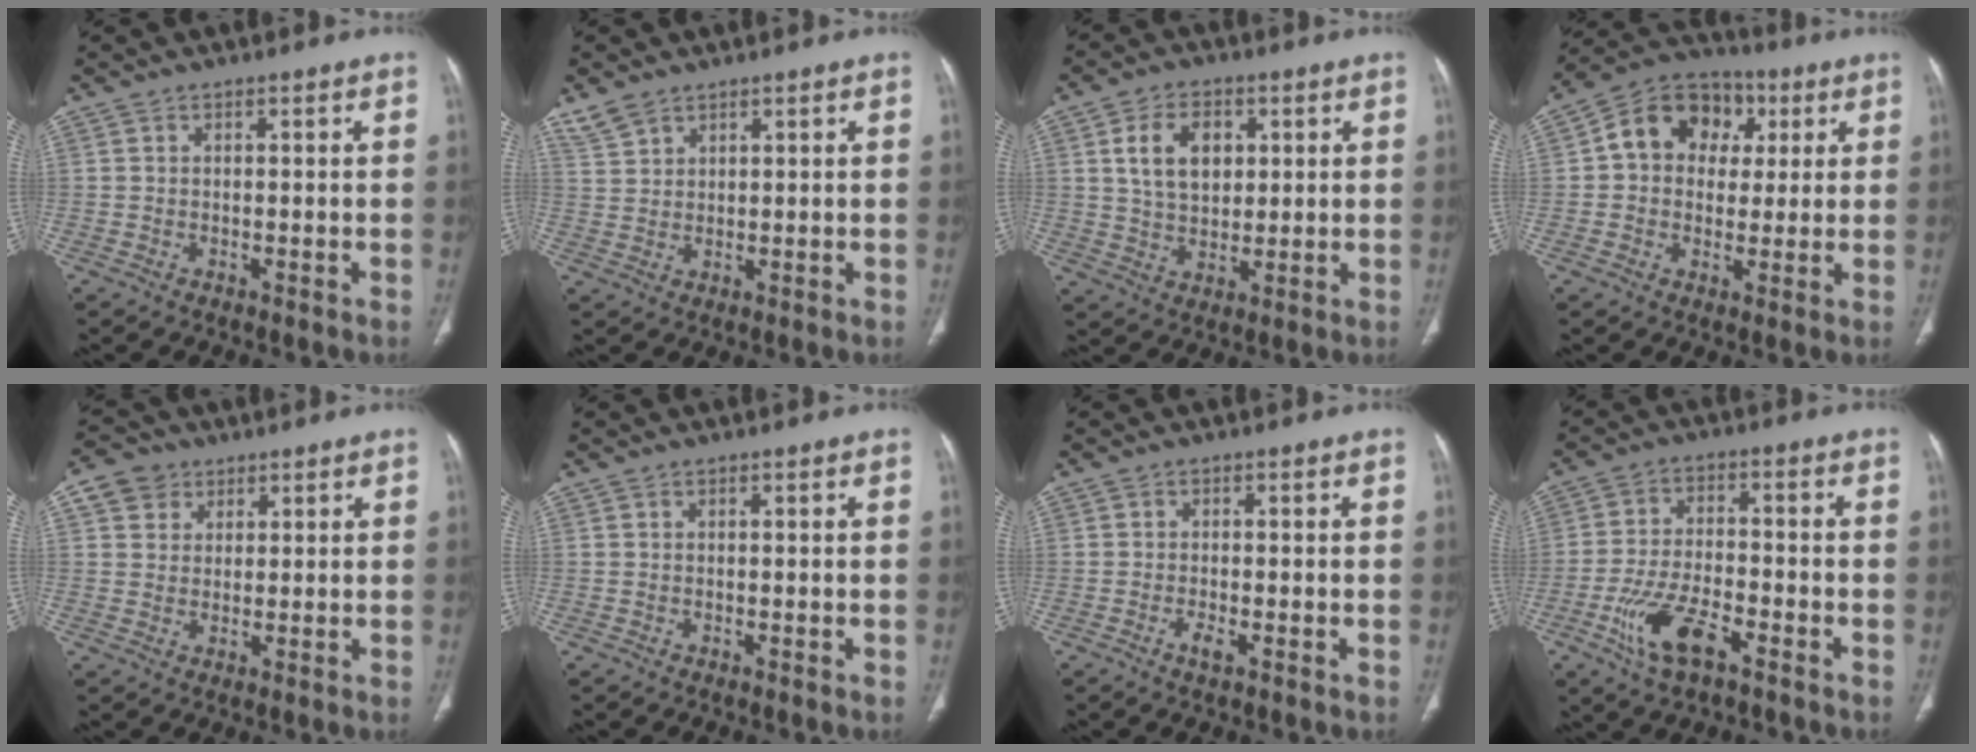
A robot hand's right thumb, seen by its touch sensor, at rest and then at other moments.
{"total": 3.8, "force": [3.0, 1.9, 1.3], "torque": [-0.025, -0.003, 0.069]}
{"total": 9.3, "force": [2.7, 6.3, 6.3], "torque": [-0.084, -0.009, 0.050]}
{"total": 12.8, "force": [2.8, 10.4, 6.9], "torque": [-0.077, 0.017, 0.033]}
{"total": 5.6, "force": [2.6, 4.7, 1.5], "torque": [-0.010, -0.002, 0.047]}
{"total": 0.0}
{"total": 1.8, "force": [-0.9, 0.5, 1.5], "torque": [-0.033, -0.003, -0.020]}
{"total": 10.2, "force": [-5.2, 4.0, 7.8], "torque": [-0.162, 0.019, -0.094]}